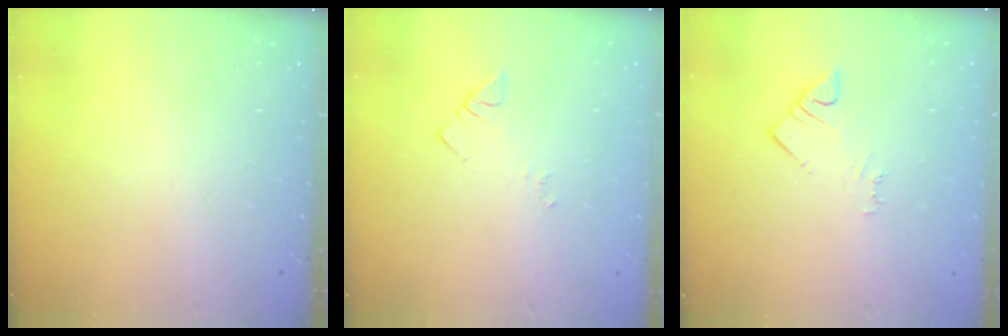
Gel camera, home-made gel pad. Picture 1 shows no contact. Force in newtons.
{"total": 3.8, "press": 3.8, "slide": 0.3}
{"total": 4.0, "press": 3.9, "slide": 0.6}